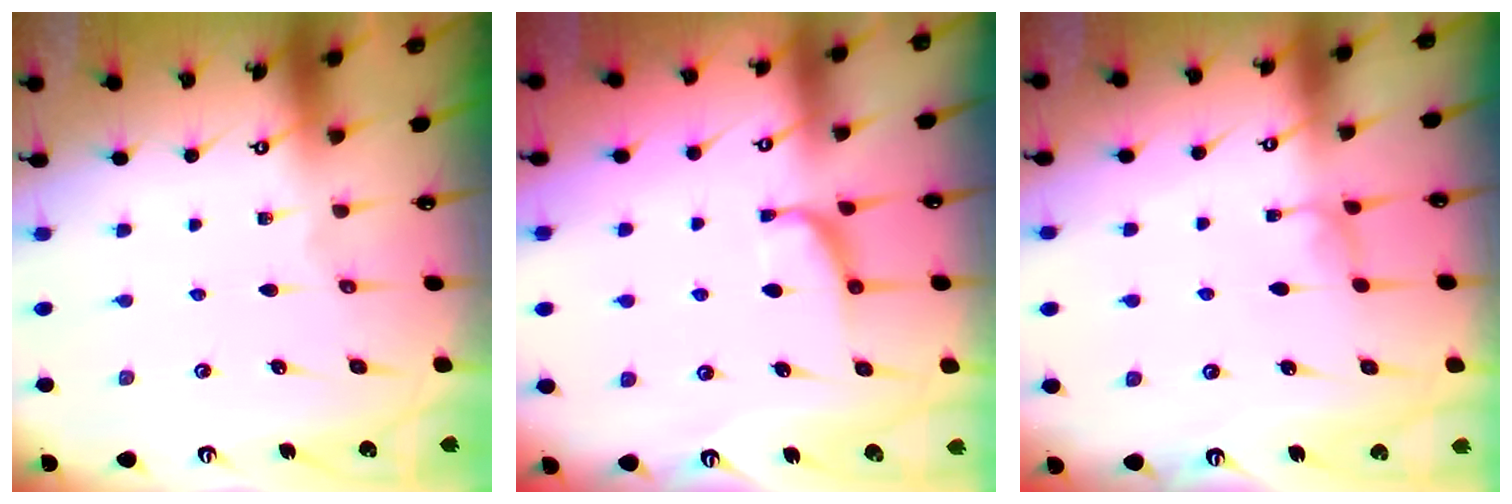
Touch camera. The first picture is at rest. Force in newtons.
{"total": 0.9, "press": 0.8, "slide": 0.4}
{"total": 2.3, "press": 2.2, "slide": 0.3}